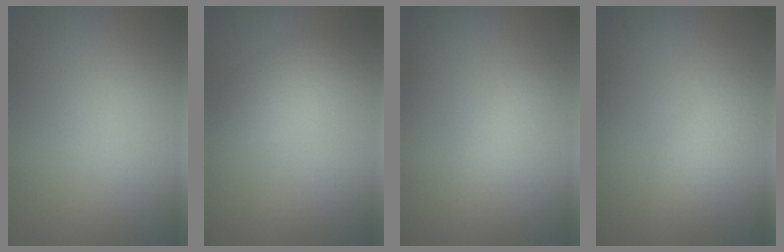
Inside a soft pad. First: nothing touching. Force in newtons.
{"total": 3.0, "press": 3.0, "slide": 0.1}
{"total": 1.7, "press": 1.7, "slide": 0.0}
{"total": 2.3, "press": 2.3, "slide": 0.0}